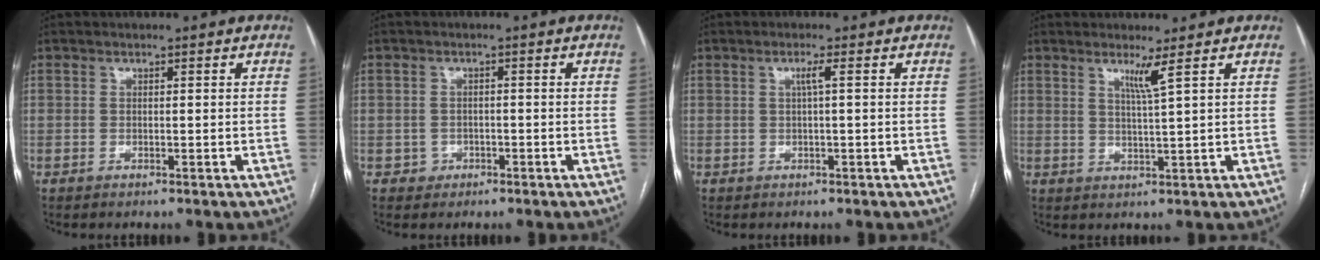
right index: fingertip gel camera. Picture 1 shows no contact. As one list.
[{"total": 2.0, "force": [-0.8, 1.8, 0.1], "torque": [0.007, 0.010, -0.011]}, {"total": 1.4, "force": [0.3, -0.4, 1.4], "torque": [-0.026, 0.001, 0.007]}, {"total": 3.0, "force": [1.8, -1.2, 2.1], "torque": [-0.041, -0.016, 0.037]}]